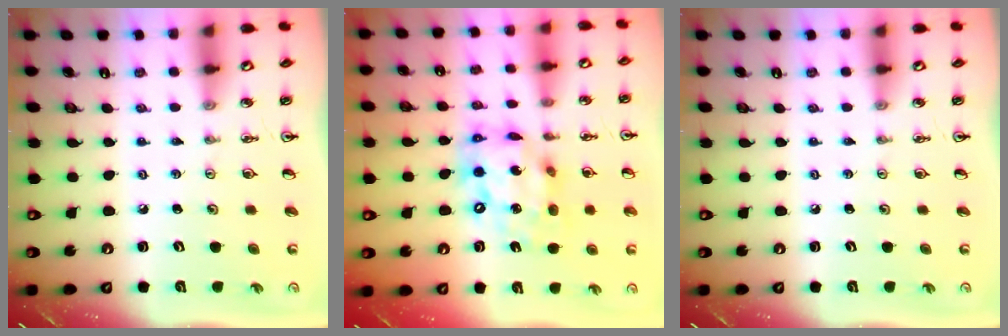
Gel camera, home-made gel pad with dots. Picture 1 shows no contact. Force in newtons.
{"total": 15.5, "press": 15.5, "slide": 1.1}
{"total": 0.0}